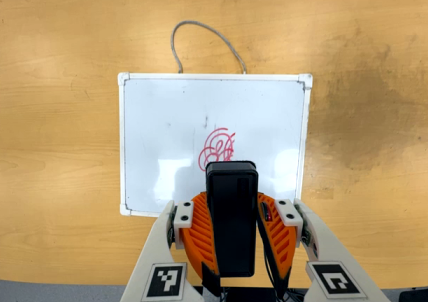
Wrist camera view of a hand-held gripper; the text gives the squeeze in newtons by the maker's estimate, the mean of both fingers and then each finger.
{"total": 8.5, "left": 7.0, "right": 10.1}